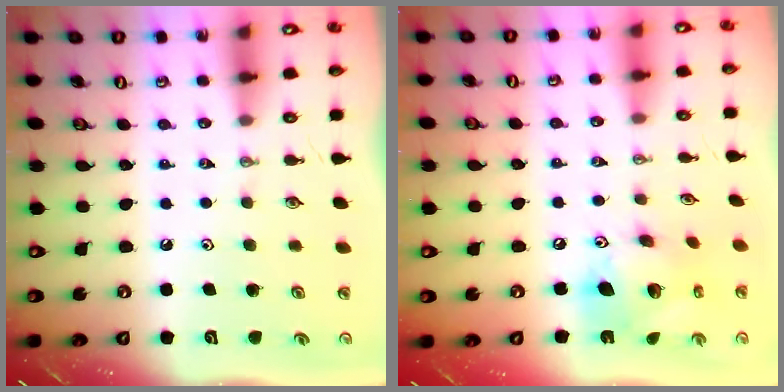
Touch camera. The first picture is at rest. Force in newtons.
{"total": 15.6, "press": 15.6, "slide": 1.5}